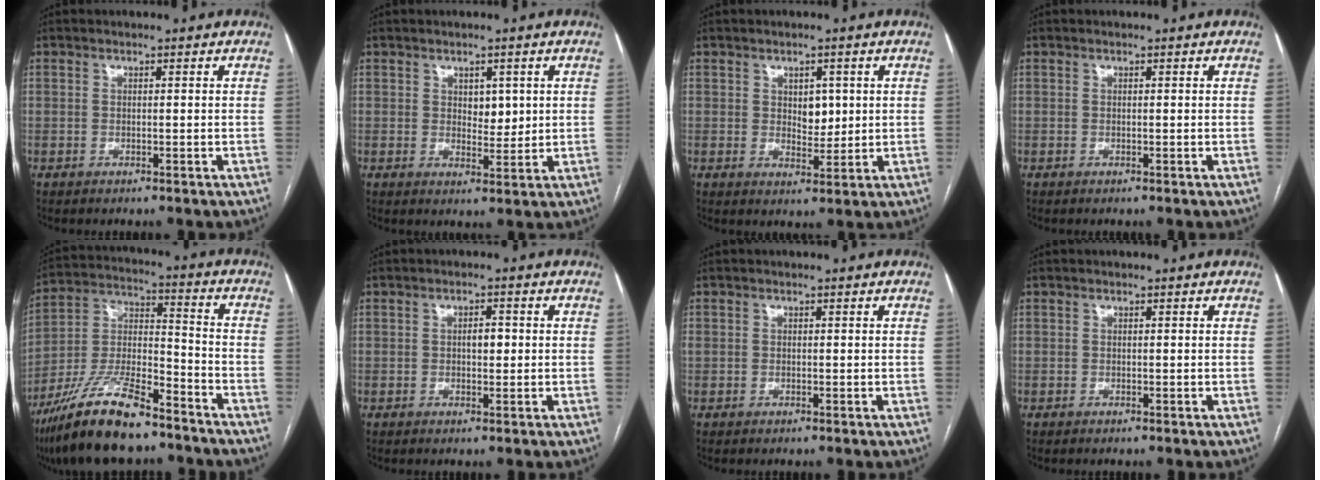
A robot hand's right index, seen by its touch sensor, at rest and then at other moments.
{"total": 3.3, "force": [1.0, 2.1, 2.4], "torque": [-0.029, -0.005, 0.018]}
{"total": 3.6, "force": [0.9, 2.3, 2.7], "torque": [-0.034, -0.003, 0.019]}
{"total": 0.0}
{"total": 17.1, "force": [-13.0, 3.7, 10.5], "torque": [-0.221, -0.010, -0.237]}
{"total": 2.2, "force": [0.1, 1.1, 1.9], "torque": [-0.028, 0.004, 0.000]}
{"total": 0.8, "force": [0.0, 0.6, 0.6], "torque": [-0.027, 0.010, 0.008]}
{"total": 0.0}